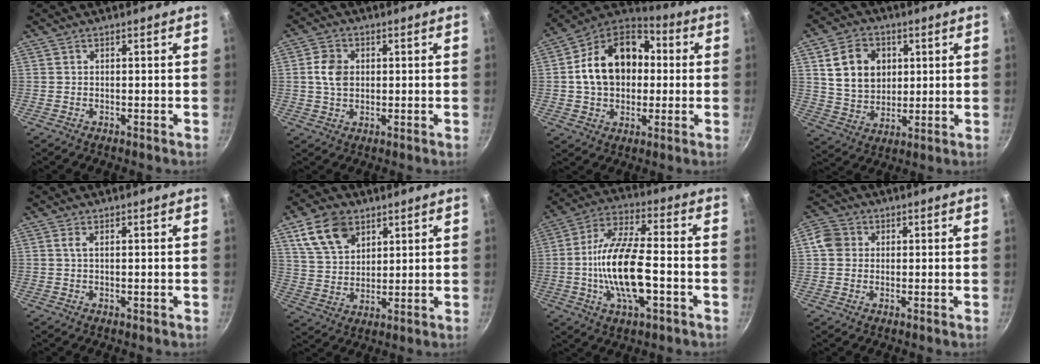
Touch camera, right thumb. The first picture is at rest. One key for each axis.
{"total": 5.6, "fx": 0.7, "fy": 4.3, "fz": 3.6, "tx": -0.053, "ty": 0.004, "tz": 0.011}
{"total": 19.8, "fx": 1.7, "fy": 14.6, "fz": 13.2, "tx": -0.205, "ty": 0.041, "tz": 0.016}
{"total": 12.6, "fx": 3.4, "fy": 9.9, "fz": 6.9, "tx": -0.097, "ty": -0.007, "tz": 0.066}
{"total": 1.4, "fx": 0.4, "fy": 0.3, "fz": 1.3, "tx": -0.025, "ty": -0.001, "tz": 0.005}
{"total": 11.6, "fx": 6.1, "fy": 7.5, "fz": 6.4, "tx": -0.099, "ty": -0.014, "tz": 0.121}
{"total": 16.7, "fx": -3.5, "fy": 6.5, "fz": 15.0, "tx": -0.278, "ty": 0.028, "tz": -0.077}
{"total": 4.9, "fx": 0.8, "fy": 4.4, "fz": 1.9, "tx": -0.009, "ty": 0.006, "tz": 0.001}